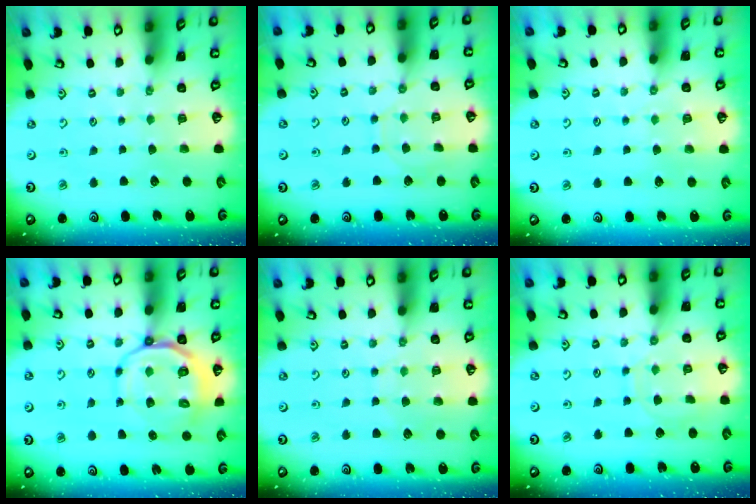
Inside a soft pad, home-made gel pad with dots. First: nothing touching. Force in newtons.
{"total": 6.9, "press": 6.9, "slide": 0.7}
{"total": 3.0, "press": 3.0, "slide": 0.5}
{"total": 11.6, "press": 11.3, "slide": 2.7}
{"total": 6.6, "press": 6.6, "slide": 0.6}
{"total": 8.6, "press": 8.5, "slide": 0.9}